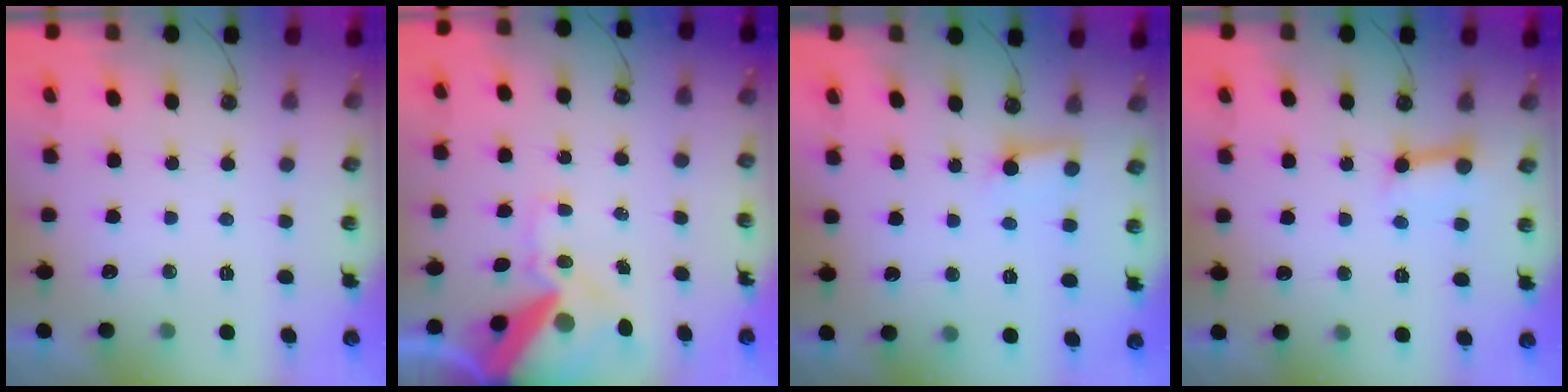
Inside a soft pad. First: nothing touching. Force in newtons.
{"total": 17.3, "press": 17.1, "slide": 2.6}
{"total": 3.0, "press": 3.0, "slide": 0.4}
{"total": 4.6, "press": 4.6, "slide": 0.6}